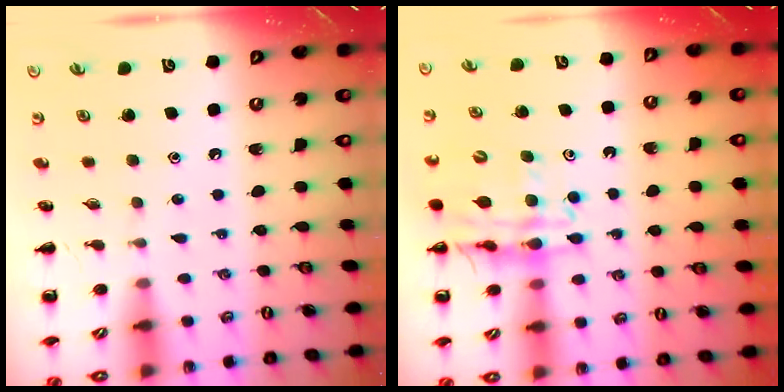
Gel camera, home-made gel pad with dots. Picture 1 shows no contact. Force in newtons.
{"total": 13.7, "press": 13.2, "slide": 3.6}